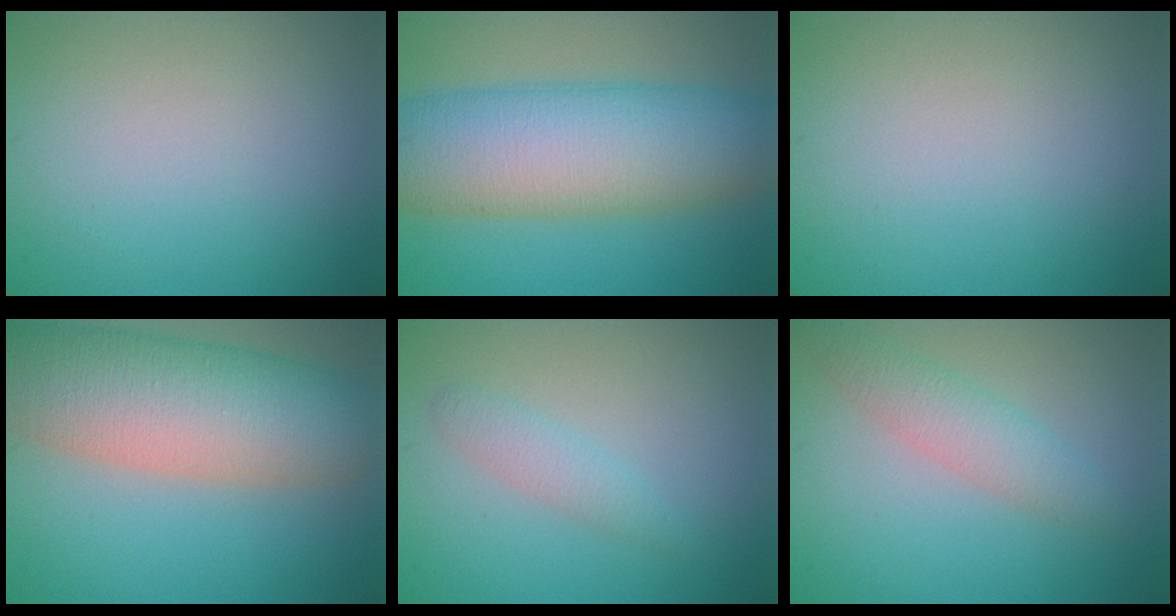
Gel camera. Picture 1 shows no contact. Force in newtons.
{"total": 11.2, "press": 11.2, "slide": 0.2}
{"total": 0.0}
{"total": 11.6, "press": 11.6, "slide": 0.8}
{"total": 1.7, "press": 1.7, "slide": 0.1}
{"total": 2.9, "press": 2.9, "slide": 0.1}